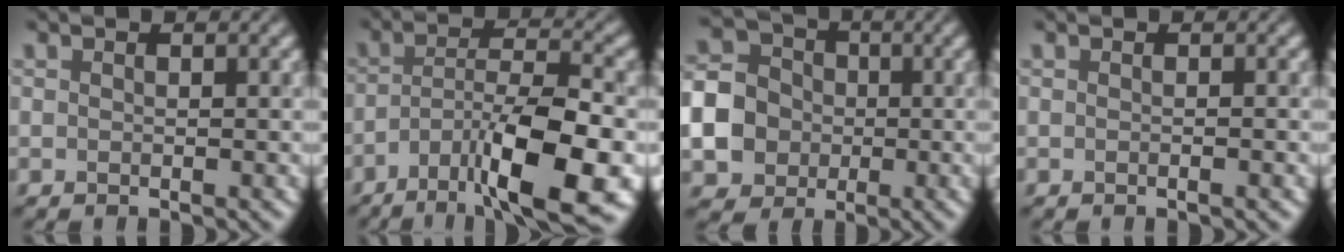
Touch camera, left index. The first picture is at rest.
{"total": 10.5, "force": [-5.1, 2.6, 8.7], "torque": [-0.143, 0.001, -0.086]}
{"total": 9.2, "force": [-1.8, 8.4, 3.4], "torque": [-0.091, -0.013, -0.059]}
{"total": 0.6, "force": [-0.2, 0.1, 0.6], "torque": [-0.007, -0.001, -0.006]}